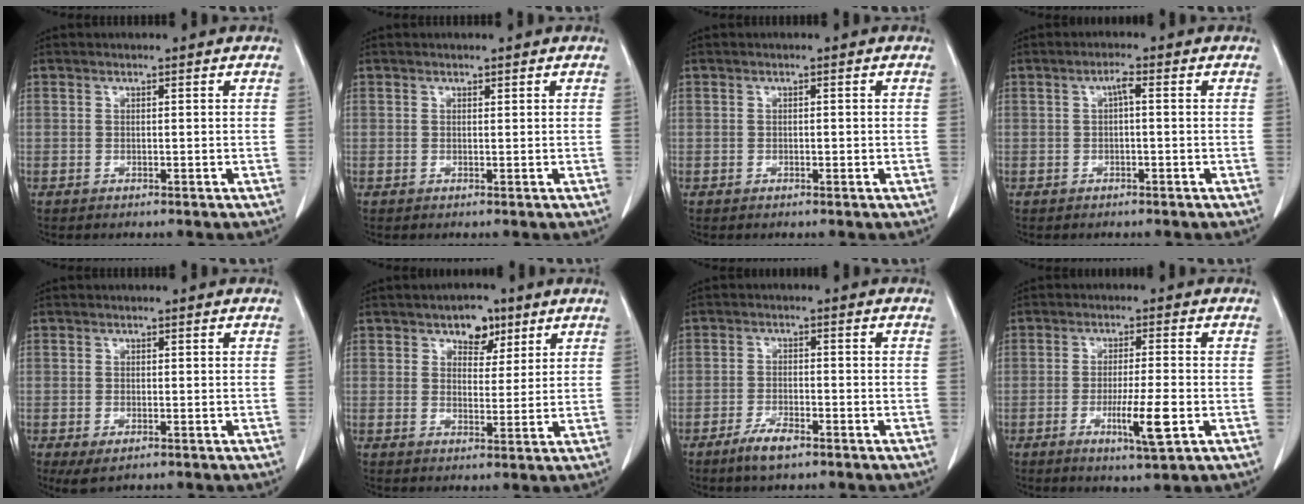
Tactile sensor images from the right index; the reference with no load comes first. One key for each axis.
{"total": 0.0}
{"total": 0.6, "fx": -0.1, "fy": 0.2, "fz": 0.5, "tx": -0.010, "ty": 0.000, "tz": 0.000}
{"total": 1.7, "fx": 0.2, "fy": 0.3, "fz": 1.7, "tx": -0.031, "ty": 0.004, "tz": 0.003}
{"total": 2.8, "fx": -1.4, "fy": 1.3, "fz": 2.1, "tx": -0.043, "ty": -0.007, "tz": -0.014}
{"total": 5.1, "fx": 3.1, "fy": 3.2, "fz": 2.7, "tx": -0.030, "ty": 0.008, "tz": 0.047}
{"total": 4.1, "fx": -2.8, "fy": 1.0, "fz": 2.7, "tx": -0.057, "ty": -0.002, "tz": -0.051}
{"total": 6.9, "fx": -2.2, "fy": 0.0, "fz": 6.5, "tx": -0.113, "ty": -0.014, "tz": -0.034}